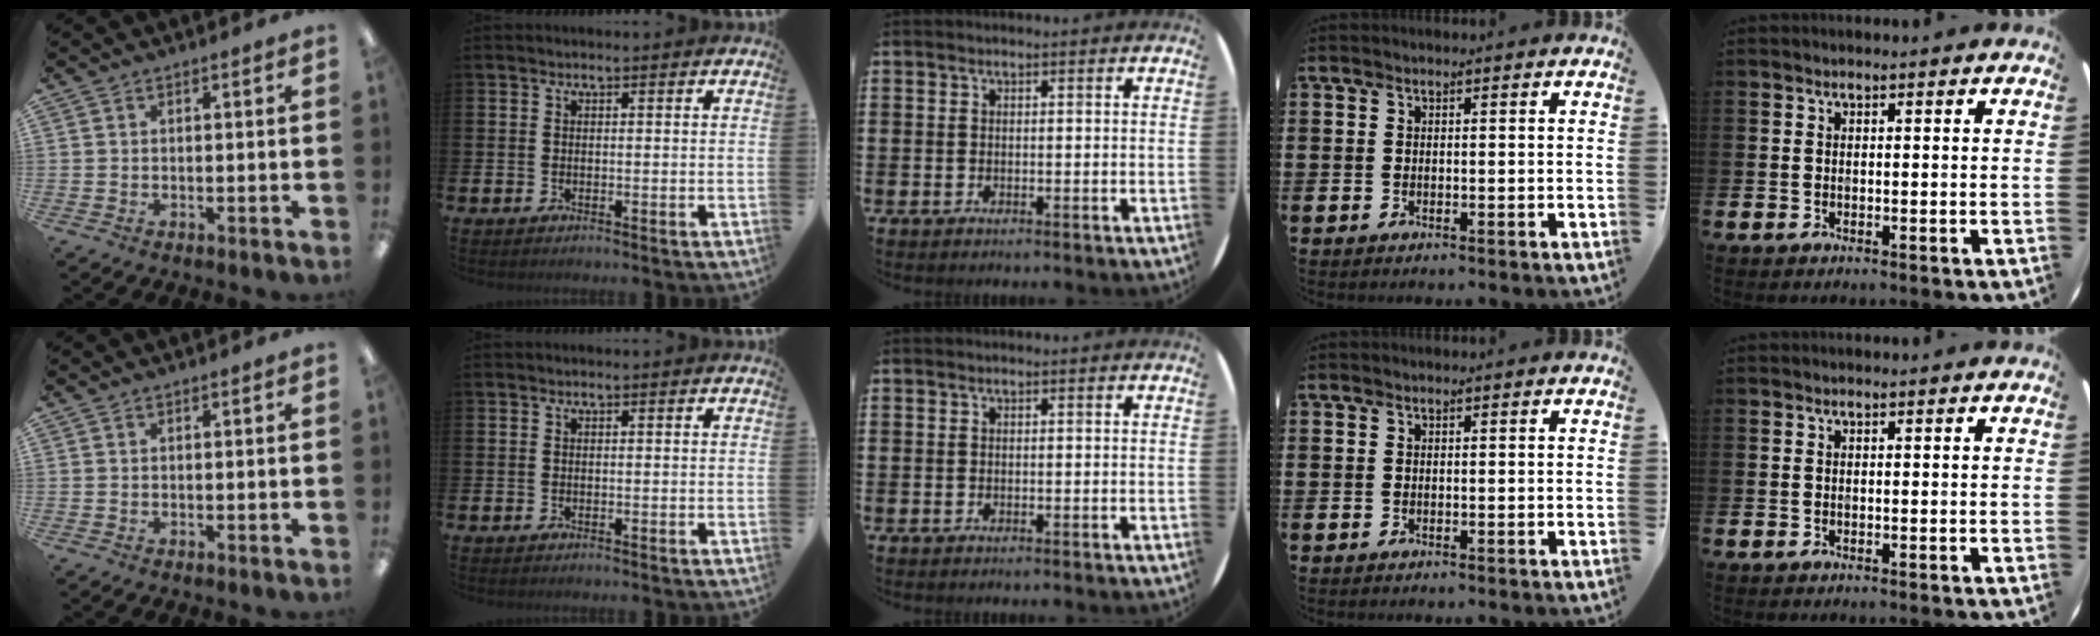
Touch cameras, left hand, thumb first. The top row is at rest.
{}